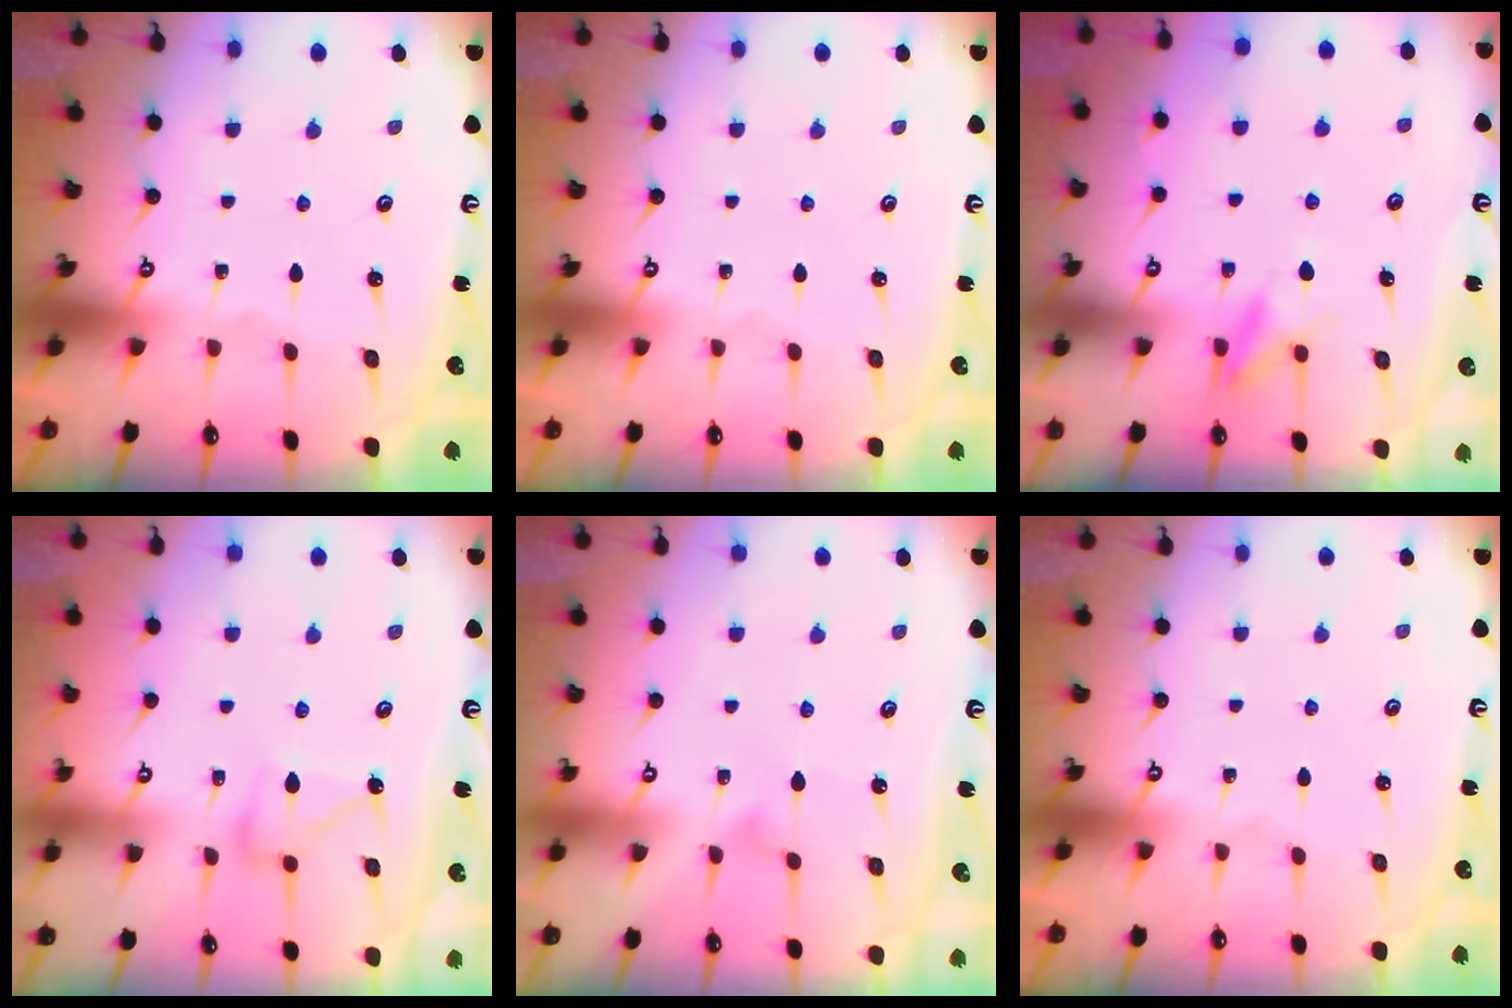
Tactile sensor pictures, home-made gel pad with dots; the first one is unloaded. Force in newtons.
{"total": 0.0}
{"total": 9.2, "press": 9.1, "slide": 1.2}
{"total": 9.5, "press": 9.5, "slide": 0.7}
{"total": 3.5, "press": 3.5, "slide": 0.2}
{"total": 0.0}